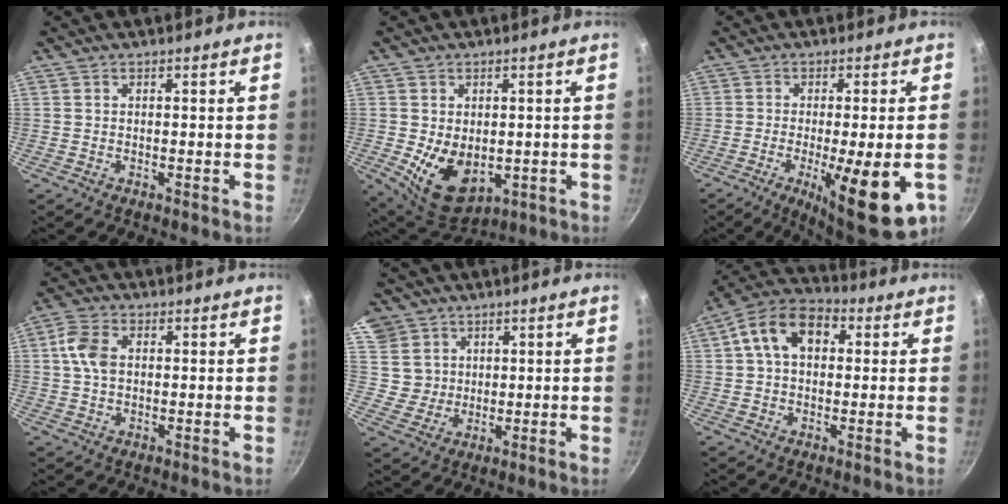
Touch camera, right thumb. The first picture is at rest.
{"total": 10.9, "force": [-1.3, 7.5, 7.9], "torque": [-0.109, -0.017, 0.004]}
{"total": 16.0, "force": [-5.8, 4.2, 14.3], "torque": [-0.187, -0.003, -0.076]}
{"total": 6.0, "force": [0.9, 4.1, 4.4], "torque": [-0.081, 0.012, 0.010]}
{"total": 7.9, "force": [3.7, 6.9, 1.4], "torque": [0.015, -0.011, 0.074]}
{"total": 11.9, "force": [2.6, 8.2, 8.2], "torque": [-0.113, 0.027, 0.023]}